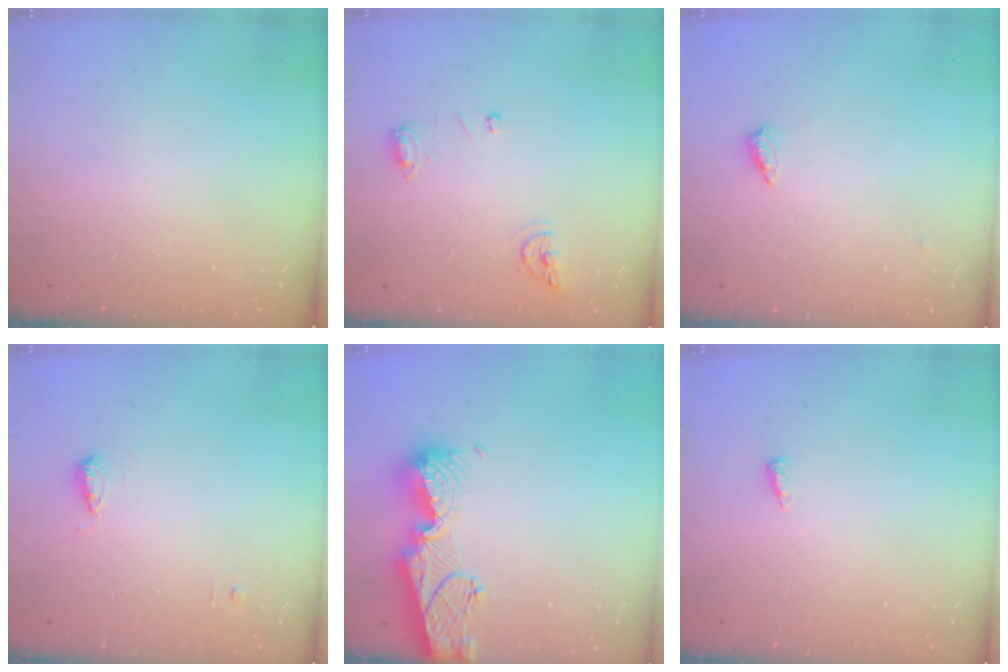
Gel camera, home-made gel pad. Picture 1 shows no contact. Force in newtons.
{"total": 7.9, "press": 7.9, "slide": 0.8}
{"total": 4.5, "press": 4.2, "slide": 1.7}
{"total": 5.8, "press": 5.7, "slide": 1.0}
{"total": 13.4, "press": 13.3, "slide": 1.6}
{"total": 4.1, "press": 4.1, "slide": 0.4}